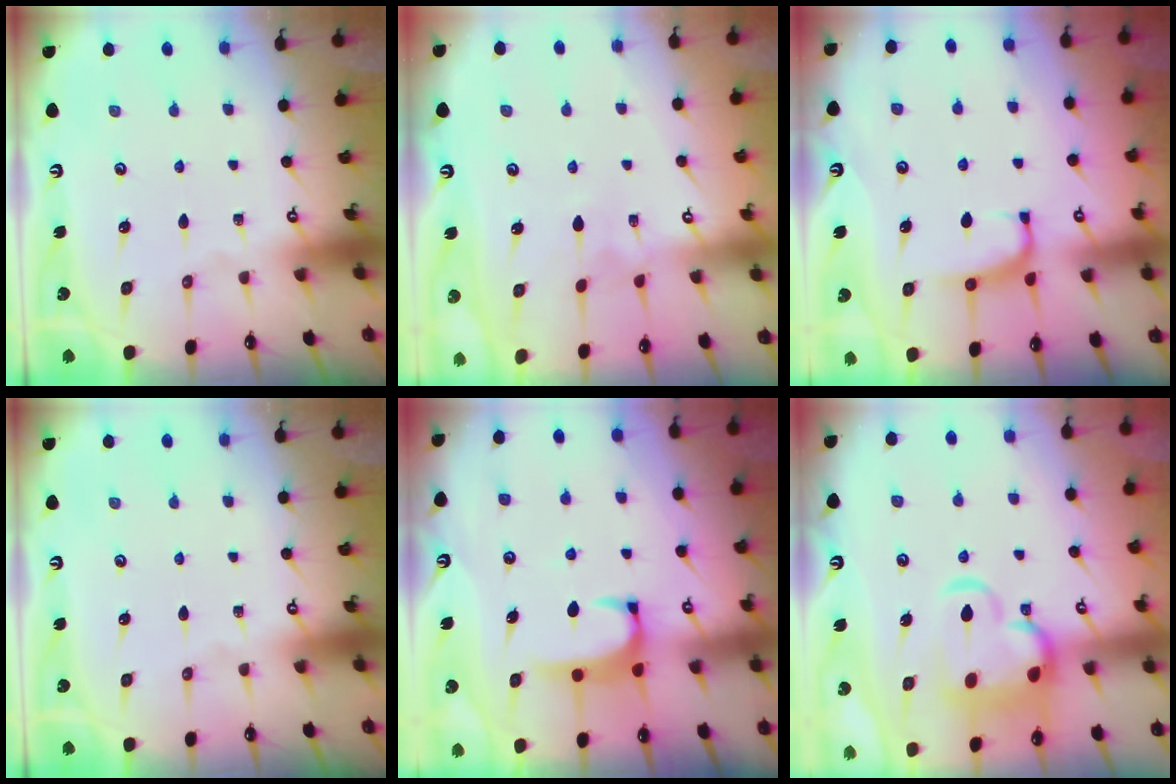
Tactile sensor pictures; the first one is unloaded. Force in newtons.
{"total": 3.3, "press": 3.3, "slide": 0.3}
{"total": 1.5, "press": 1.3, "slide": 0.7}
{"total": 0.0}
{"total": 1.9, "press": 1.9, "slide": 0.3}
{"total": 7.3, "press": 7.1, "slide": 1.7}